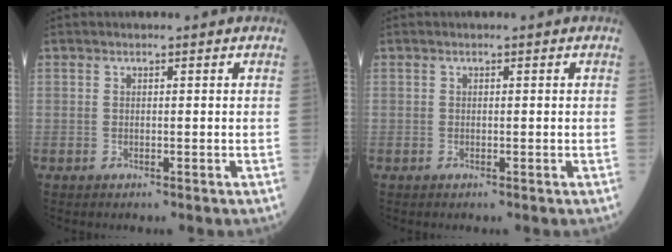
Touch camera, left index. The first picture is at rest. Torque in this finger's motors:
{"motor_torque": [0.14, 0.04, 0.02, -0.01]}